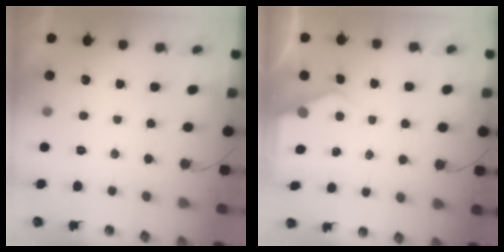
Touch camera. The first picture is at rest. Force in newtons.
{"total": 2.9, "press": 2.9, "slide": 0.5}